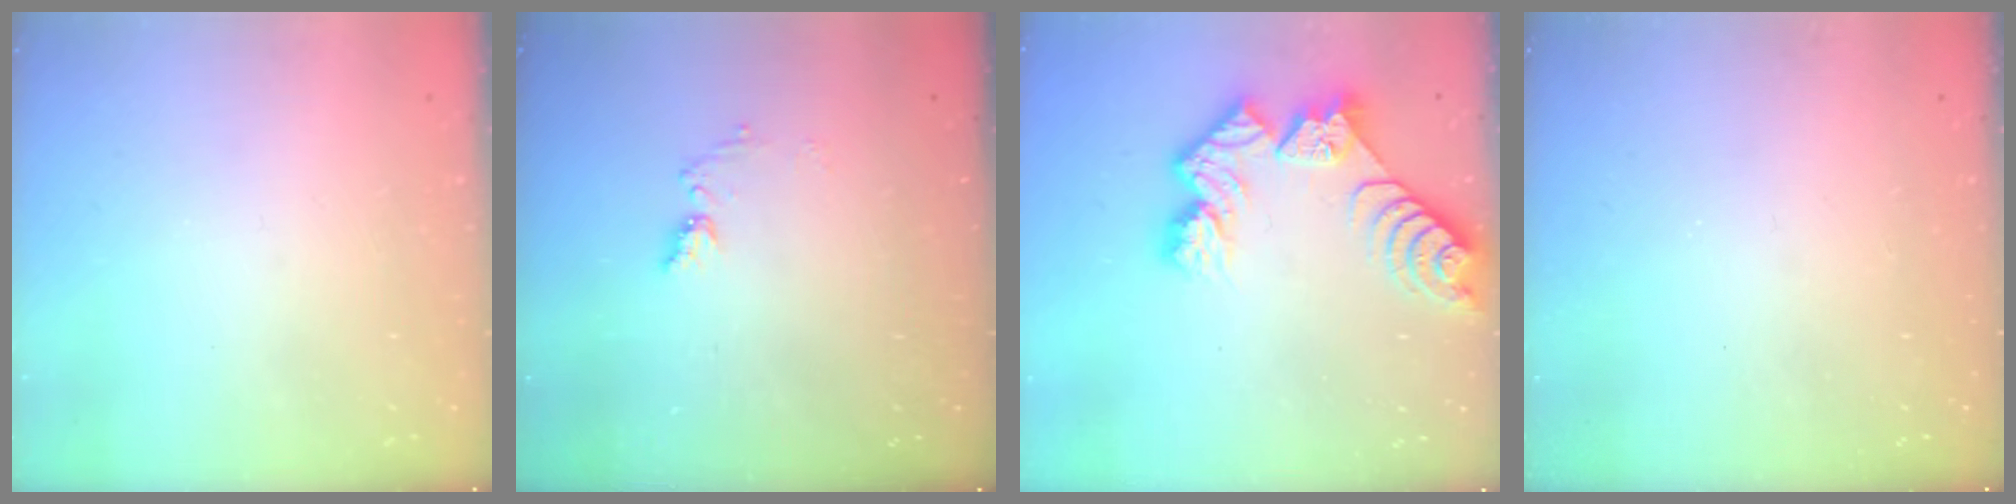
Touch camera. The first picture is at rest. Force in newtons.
{"total": 5.7, "press": 5.6, "slide": 0.6}
{"total": 12.8, "press": 12.7, "slide": 1.2}
{"total": 0.0}